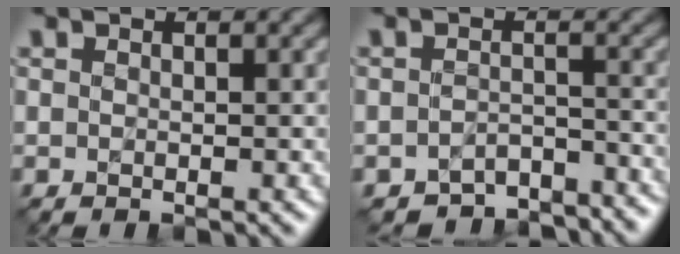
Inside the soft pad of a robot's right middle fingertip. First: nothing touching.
{"total": 4.6, "force": [-4.3, 1.5, 1.0], "torque": [-0.011, -0.011, -0.057]}